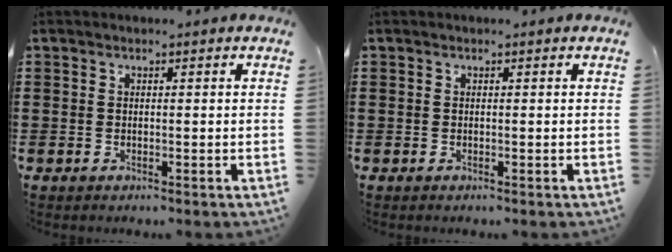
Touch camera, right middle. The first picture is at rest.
{"total": 0.0}